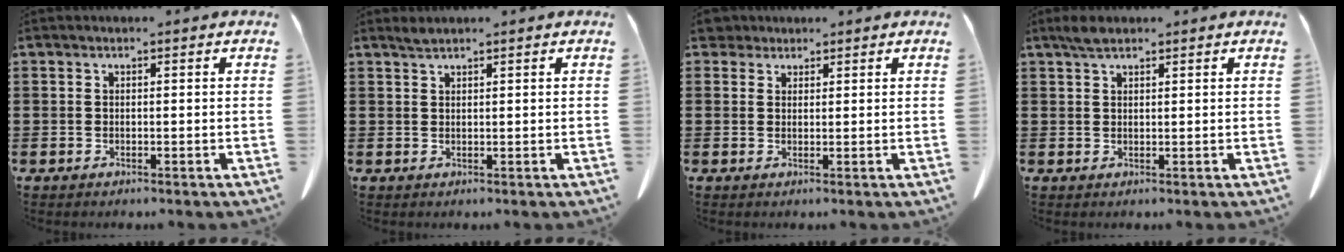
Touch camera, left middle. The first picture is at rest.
{"total": 1.2, "force": [1.0, 0.0, 0.6], "torque": [-0.014, -0.001, 0.019]}
{"total": 2.6, "force": [2.2, 1.3, 0.7], "torque": [-0.023, 0.007, 0.043]}
{"total": 2.3, "force": [1.7, 0.7, 1.4], "torque": [-0.032, 0.003, 0.032]}